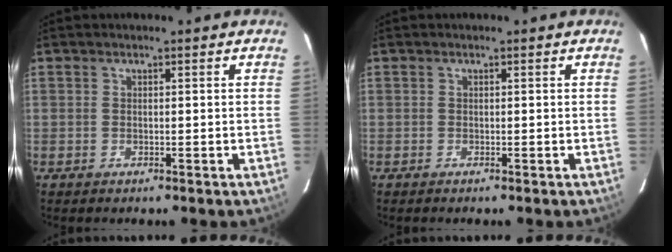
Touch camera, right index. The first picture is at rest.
{"total": 0.0}